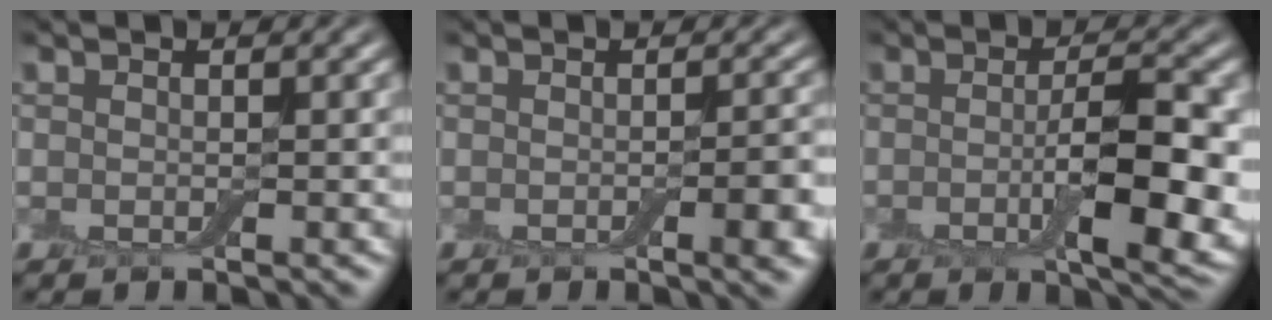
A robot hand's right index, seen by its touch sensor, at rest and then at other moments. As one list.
[{"total": 2.7, "force": [-0.7, 0.6, 2.6], "torque": [-0.030, 0.001, -0.011]}, {"total": 6.8, "force": [-1.1, 1.8, 6.4], "torque": [-0.105, -0.007, -0.014]}]